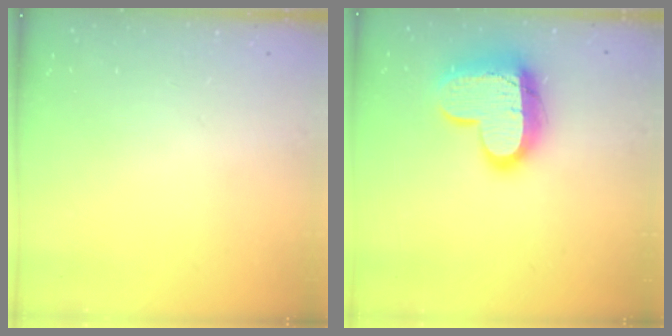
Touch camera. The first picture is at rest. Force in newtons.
{"total": 16.4, "press": 16.3, "slide": 1.5}